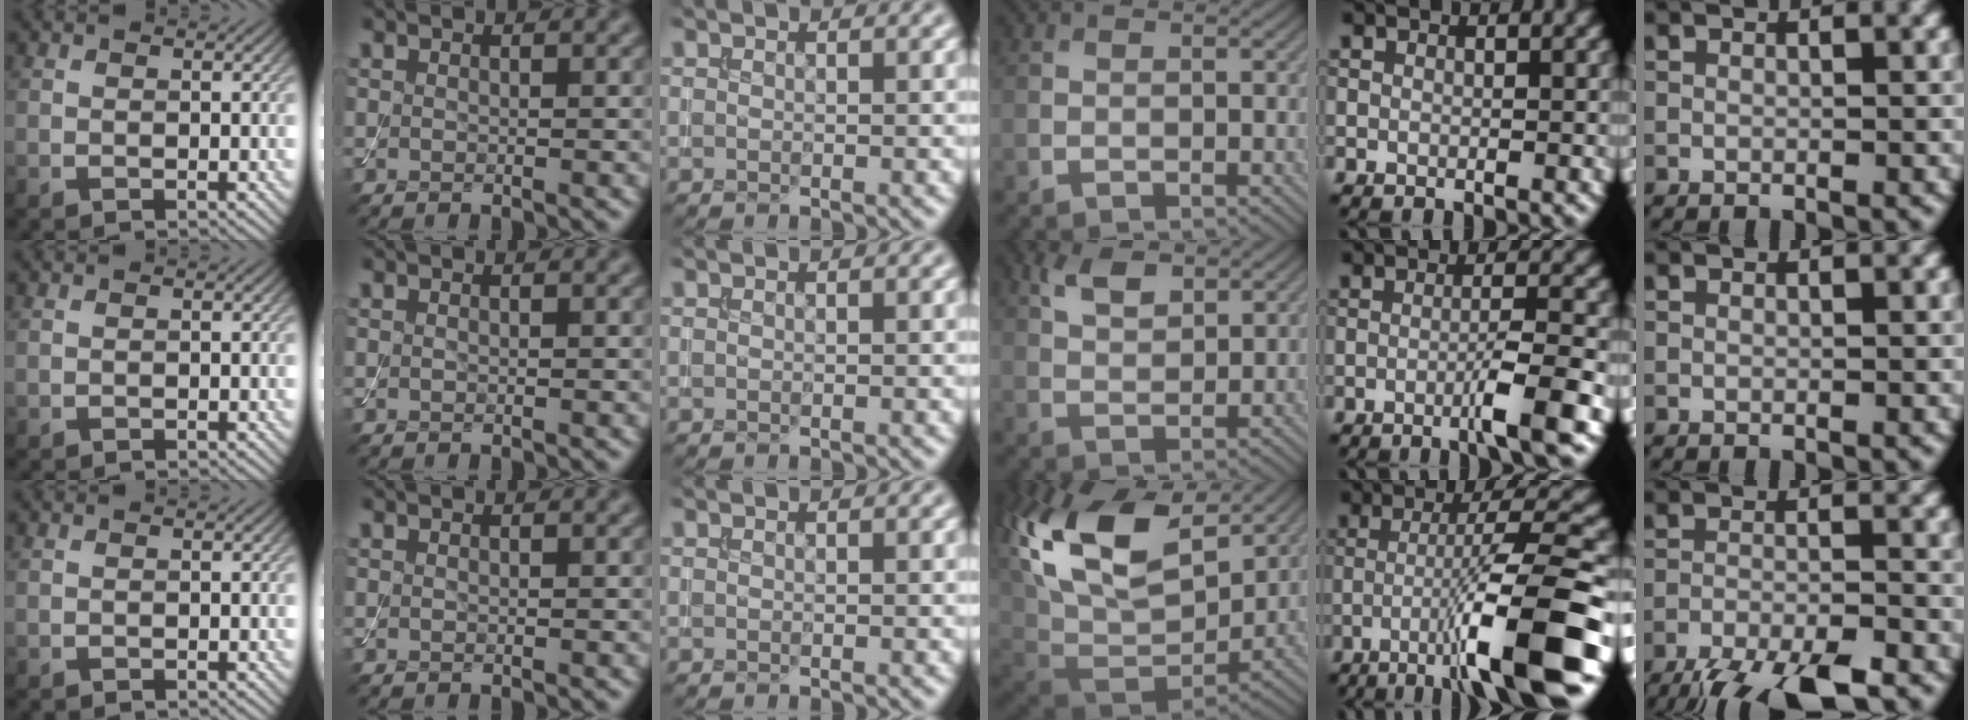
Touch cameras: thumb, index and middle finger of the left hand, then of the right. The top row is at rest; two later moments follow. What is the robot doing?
{"motion": "assemble", "object": "toy tower of hanoi"}